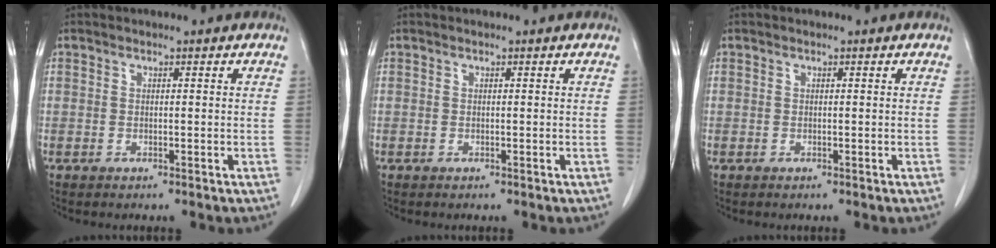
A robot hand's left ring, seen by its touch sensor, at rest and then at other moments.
{"total": 0.0}
{"total": 0.0}